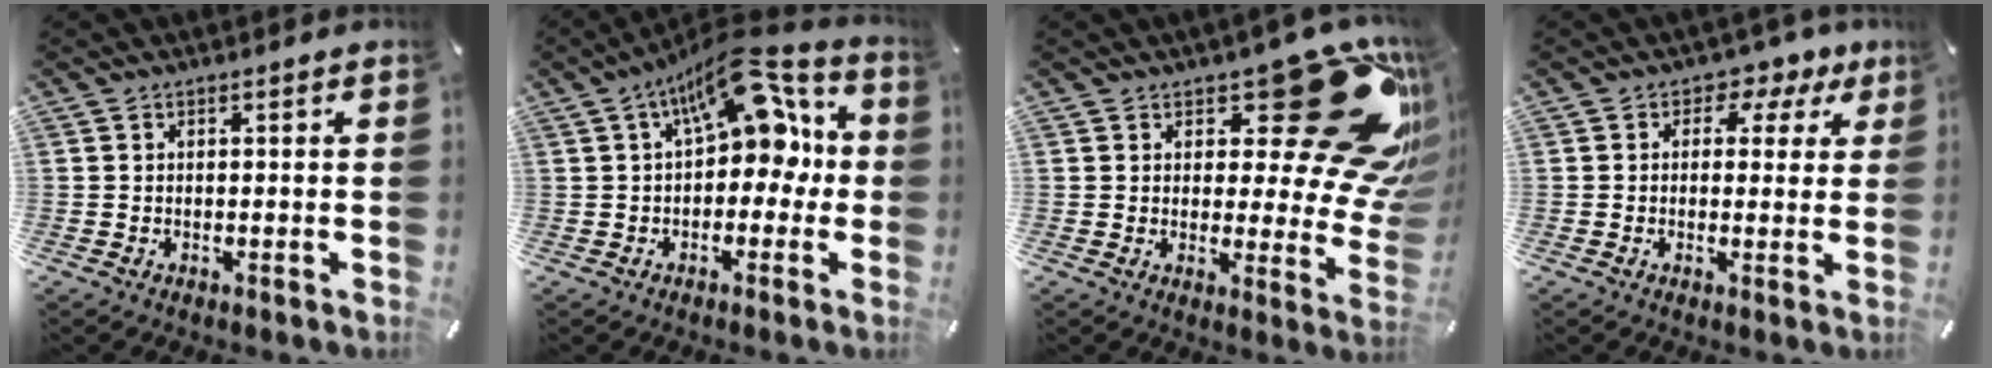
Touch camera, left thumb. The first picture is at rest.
{"total": 15.7, "force": [7.6, 7.8, 11.4], "torque": [-0.166, -0.042, 0.128]}
{"total": 23.4, "force": [12.8, 9.8, 16.9], "torque": [-0.193, -0.085, 0.208]}
{"total": 4.1, "force": [1.1, 3.0, 2.5], "torque": [-0.026, -0.002, 0.010]}